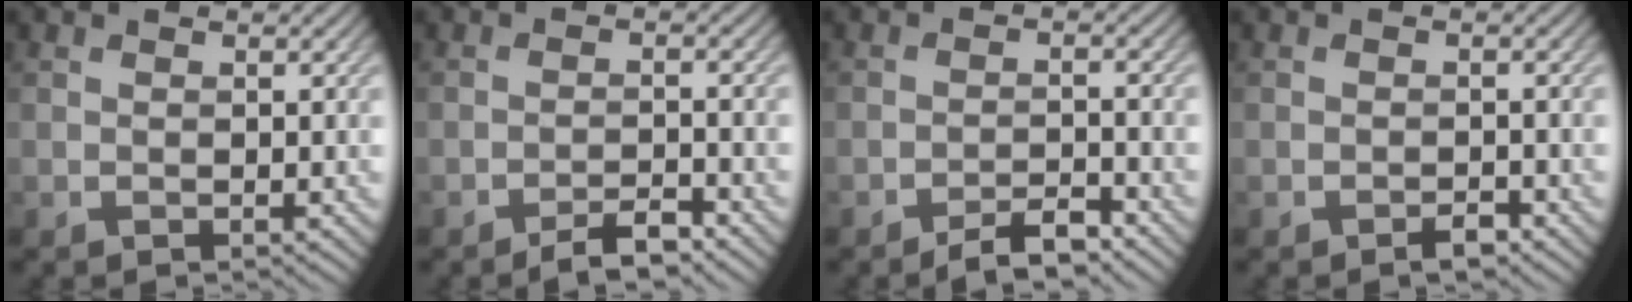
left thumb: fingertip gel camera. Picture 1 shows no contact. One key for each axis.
{"total": 3.2, "fx": -2.6, "fy": 0.5, "fz": 1.8, "tx": -0.028, "ty": 0.008, "tz": -0.046}
{"total": 3.7, "fx": -3.0, "fy": 0.7, "fz": 2.0, "tx": -0.032, "ty": 0.008, "tz": -0.053}
{"total": 1.4, "fx": -1.0, "fy": 0.5, "fz": 0.8, "tx": -0.010, "ty": 0.000, "tz": -0.018}